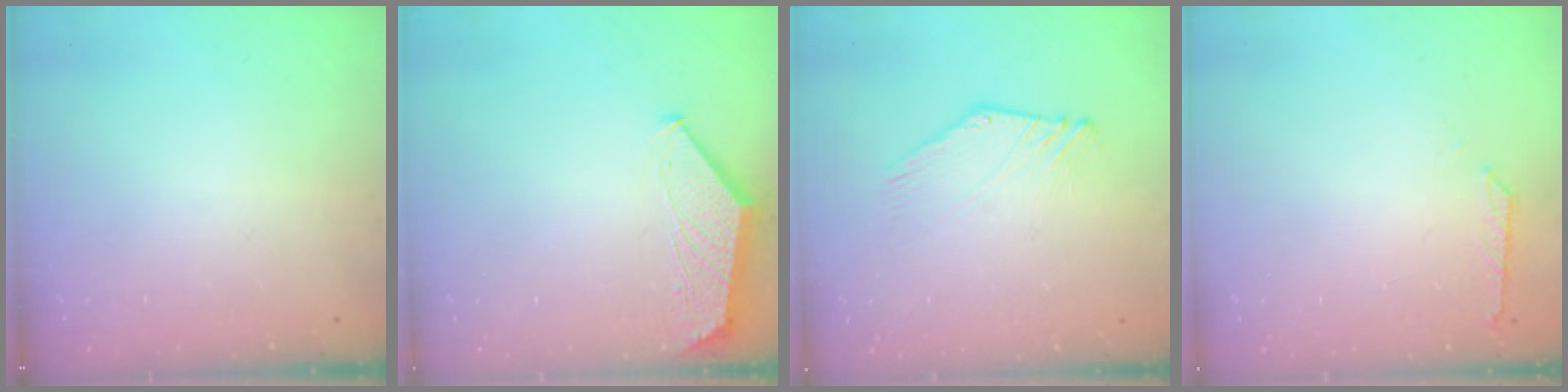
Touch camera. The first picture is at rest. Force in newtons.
{"total": 1.7, "press": 1.6, "slide": 0.4}
{"total": 0.9, "press": 0.9, "slide": 0.1}
{"total": 0.6, "press": 0.5, "slide": 0.4}